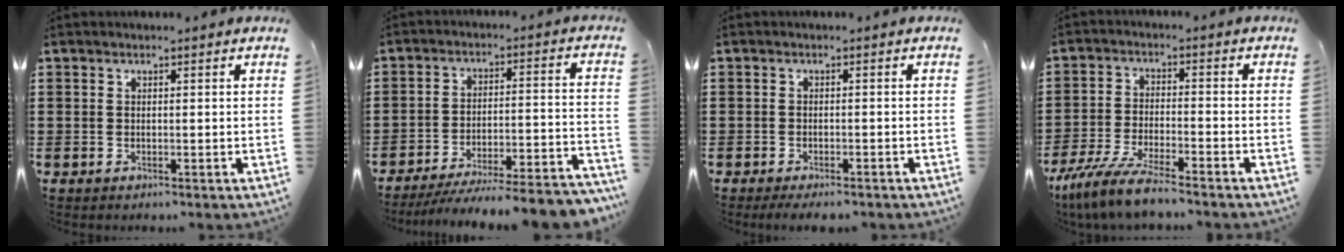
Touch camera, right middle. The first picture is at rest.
{"total": 7.6, "force": [-7.0, 0.1, 3.0], "torque": [-0.042, -0.001, -0.135]}
{"total": 1.5, "force": [-1.4, 0.1, 0.4], "torque": [-0.010, -0.002, -0.026]}
{"total": 6.6, "force": [-5.8, 0.0, 3.1], "torque": [-0.074, -0.014, -0.115]}